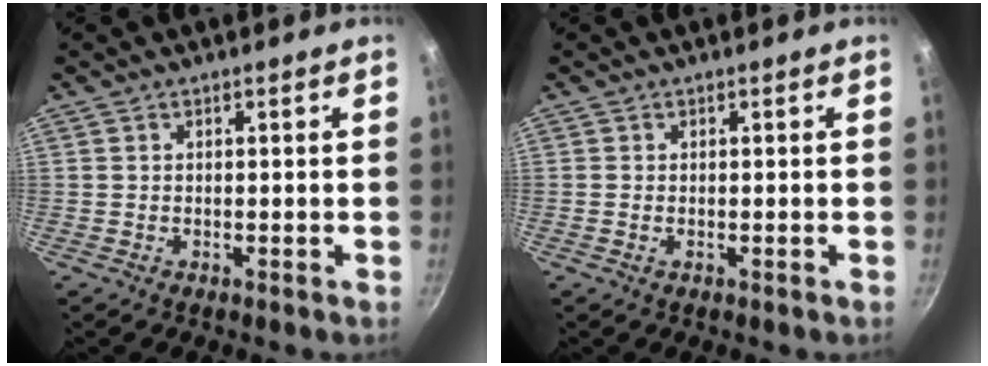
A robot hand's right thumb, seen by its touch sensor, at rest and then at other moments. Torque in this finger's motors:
{"motor_torque": [-0.29, -0.10, -0.18, 0.76, -0.03]}